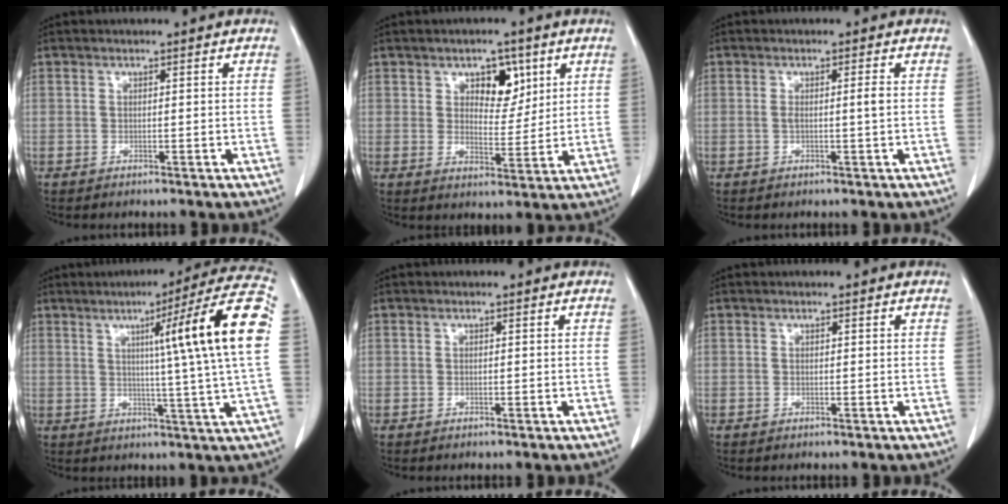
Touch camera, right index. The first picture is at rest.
{"total": 6.1, "force": [3.0, 3.4, 4.0], "torque": [-0.054, 0.005, 0.048]}
{"total": 1.8, "force": [0.0, -0.1, 1.8], "torque": [-0.034, 0.000, 0.001]}
{"total": 16.5, "force": [3.0, -2.3, 16.1], "torque": [-0.217, 0.007, 0.034]}
{"total": 0.0}
{"total": 0.0}